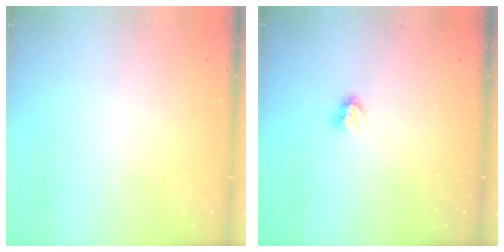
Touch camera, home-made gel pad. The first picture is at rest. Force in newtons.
{"total": 3.0, "press": 2.9, "slide": 0.4}